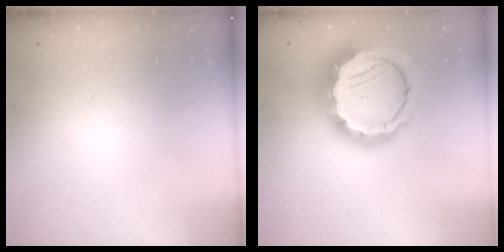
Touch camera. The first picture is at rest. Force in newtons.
{"total": 20.7, "press": 20.3, "slide": 4.1}